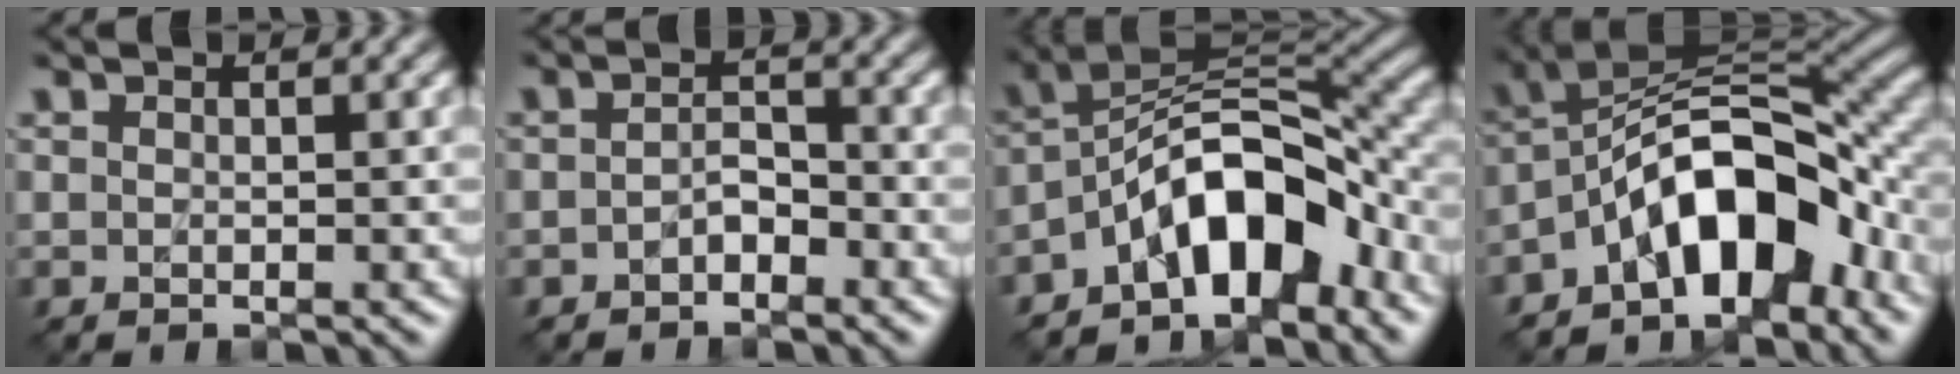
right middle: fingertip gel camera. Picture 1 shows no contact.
{"total": 1.7, "force": [-0.9, 0.9, 1.0], "torque": [-0.021, 0.006, -0.020]}
{"total": 8.9, "force": [-4.8, 4.0, 6.3], "torque": [-0.080, 0.018, -0.096]}
{"total": 10.0, "force": [-4.9, 4.7, 7.4], "torque": [-0.095, 0.021, -0.097]}